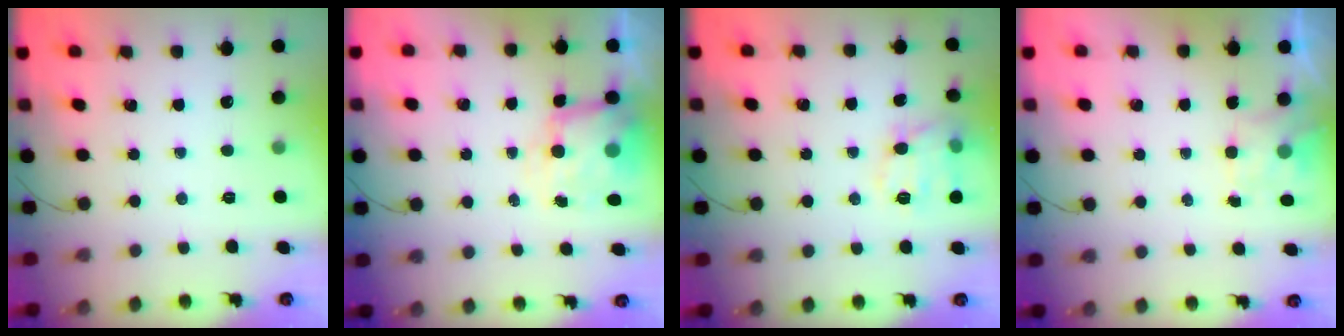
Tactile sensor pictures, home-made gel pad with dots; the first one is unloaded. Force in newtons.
{"total": 7.1, "press": 7.1, "slide": 0.7}
{"total": 12.2, "press": 12.2, "slide": 0.4}
{"total": 2.0, "press": 1.6, "slide": 1.2}